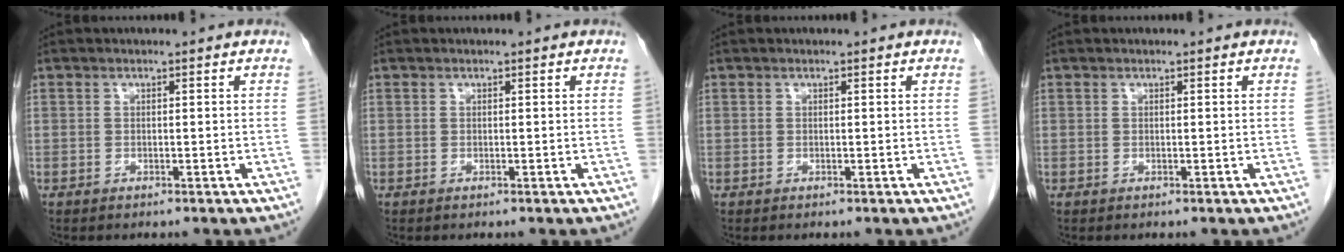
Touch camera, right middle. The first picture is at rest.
{"total": 0.0}
{"total": 0.0}
{"total": 0.0}